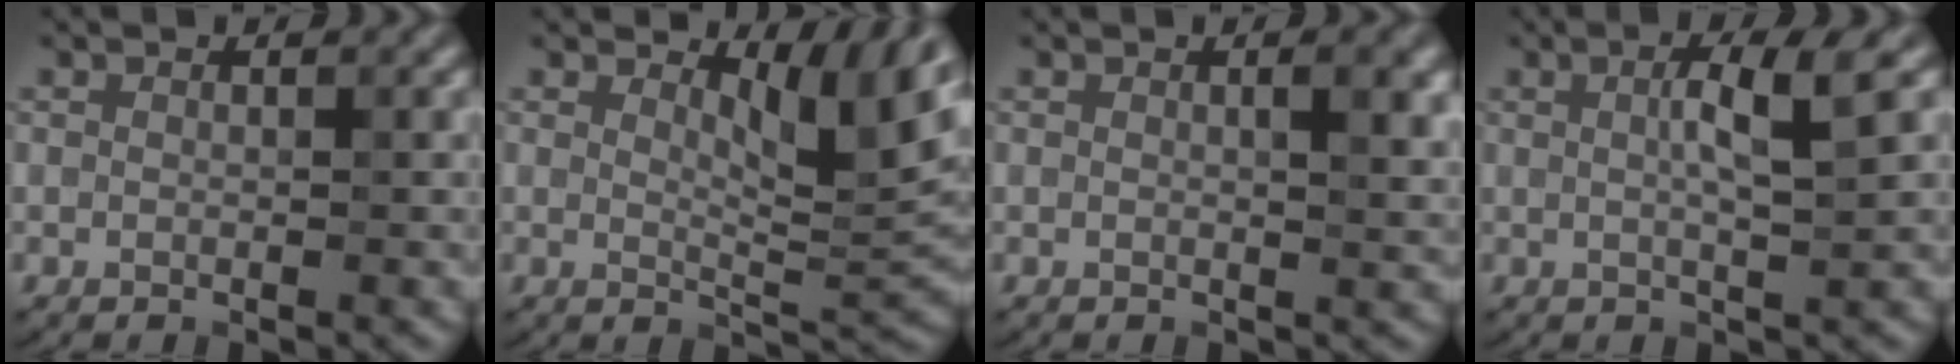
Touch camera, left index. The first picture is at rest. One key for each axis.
{"total": 5.3, "fx": 2.9, "fy": 1.7, "fz": 4.1, "tx": -0.062, "ty": -0.009, "tz": 0.040}
{"total": 2.7, "fx": 0.7, "fy": 0.7, "fz": 2.6, "tx": -0.029, "ty": 0.003, "tz": 0.007}
{"total": 3.8, "fx": 0.8, "fy": 0.7, "fz": 3.7, "tx": -0.058, "ty": 0.004, "tz": 0.009}